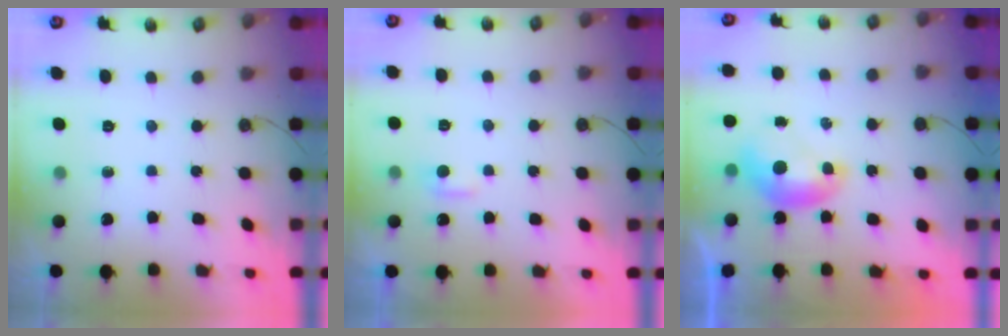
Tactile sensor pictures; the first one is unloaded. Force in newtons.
{"total": 2.4, "press": 2.3, "slide": 0.3}
{"total": 0.0}